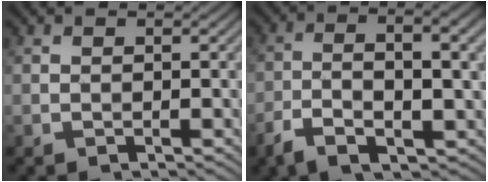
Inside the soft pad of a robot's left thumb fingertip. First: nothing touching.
{"total": 10.1, "force": [-3.2, 3.8, 8.8], "torque": [-0.163, -0.015, -0.054]}